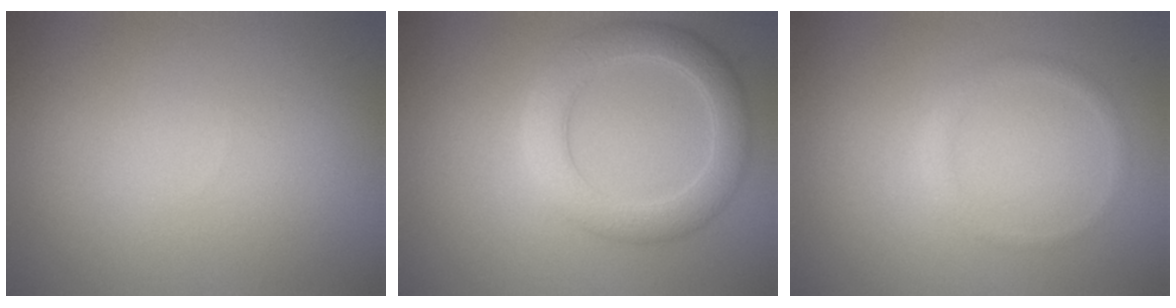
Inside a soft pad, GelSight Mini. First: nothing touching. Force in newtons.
{"total": 3.6, "press": 3.6, "slide": 0.3}
{"total": 1.2, "press": 1.2, "slide": 0.0}